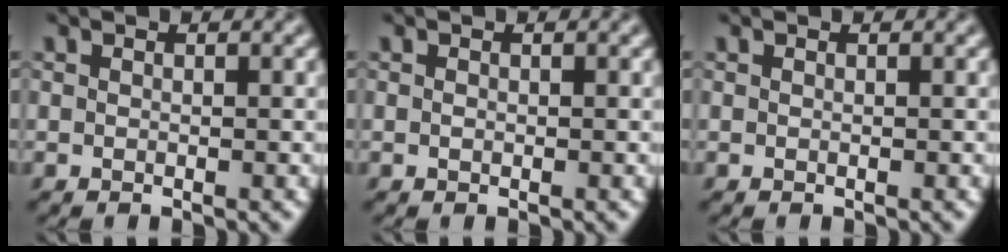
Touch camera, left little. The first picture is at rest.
{"total": 0.0}
{"total": 0.0}